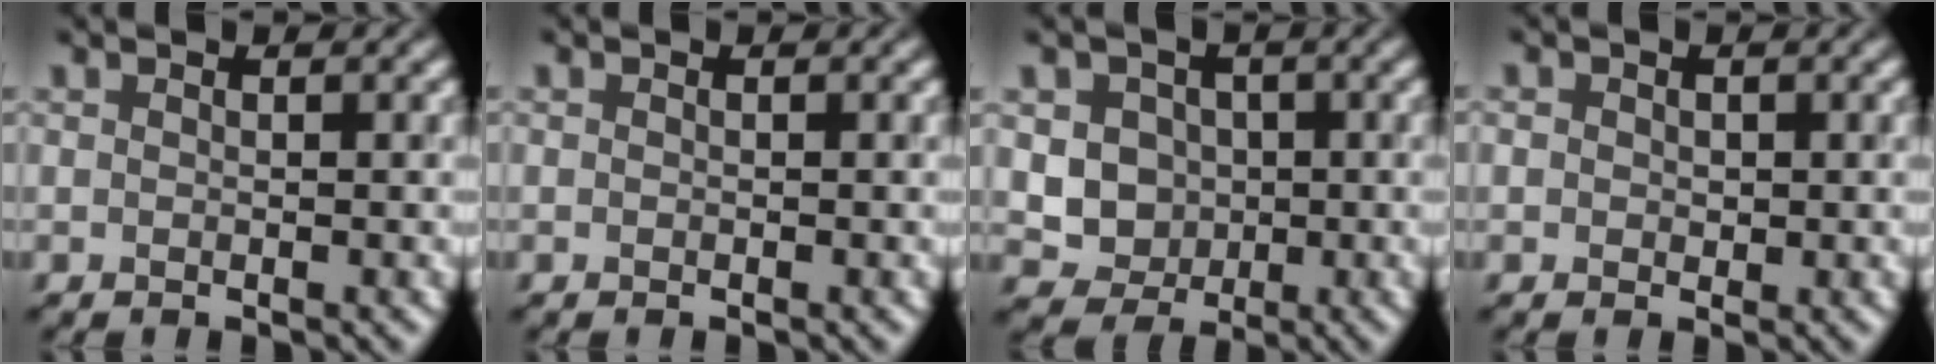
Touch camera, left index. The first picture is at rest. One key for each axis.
{"total": 0.0}
{"total": 3.7, "fx": 0.2, "fy": 3.3, "fz": 1.5, "tx": -0.024, "ty": -0.005, "tz": 0.000}
{"total": 1.0, "fx": 0.2, "fy": 0.9, "fz": 0.3, "tx": -0.003, "ty": -0.001, "tz": 0.002}